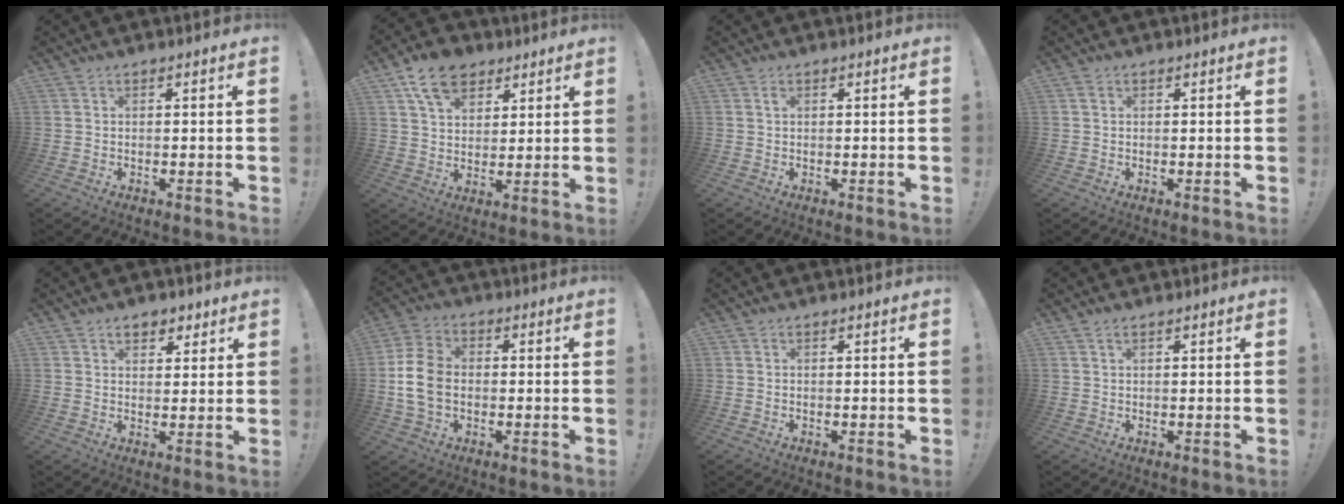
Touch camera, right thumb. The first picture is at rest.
{"total": 11.5, "force": [6.6, 7.8, 5.3], "torque": [-0.083, -0.024, 0.125]}
{"total": 0.8, "force": [0.4, 0.4, 0.6], "torque": [-0.009, 0.000, 0.006]}
{"total": 0.8, "force": [0.3, 0.6, 0.5], "torque": [-0.009, 0.003, 0.005]}
{"total": 5.1, "force": [2.8, 3.7, 2.1], "torque": [-0.018, -0.010, 0.049]}
{"total": 11.7, "force": [-0.8, 8.3, 8.1], "torque": [-0.160, 0.008, -0.013]}
{"total": 0.0}
{"total": 1.2, "force": [0.7, 0.4, 0.9], "torque": [-0.025, 0.004, 0.015]}